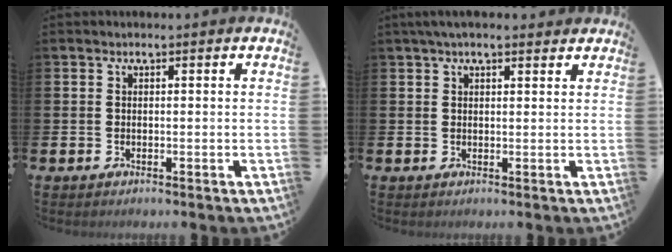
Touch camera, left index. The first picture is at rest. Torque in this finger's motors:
{"motor_torque": [1.06, -1.08, 0.80, 0.20]}